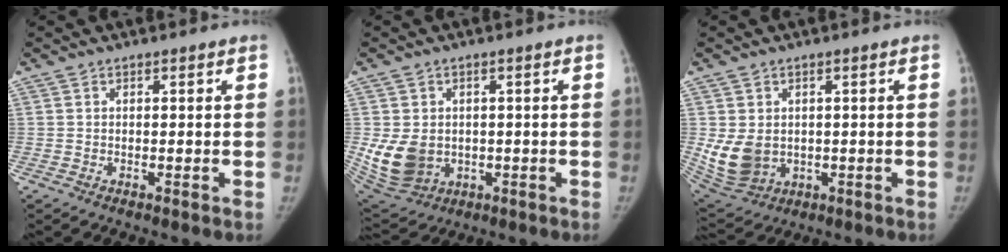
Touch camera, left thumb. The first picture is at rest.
{"total": 10.5, "force": [-0.6, 8.3, 6.3], "torque": [-0.111, -0.008, 0.013]}
{"total": 8.8, "force": [0.0, 6.9, 5.5], "torque": [-0.100, -0.013, 0.023]}